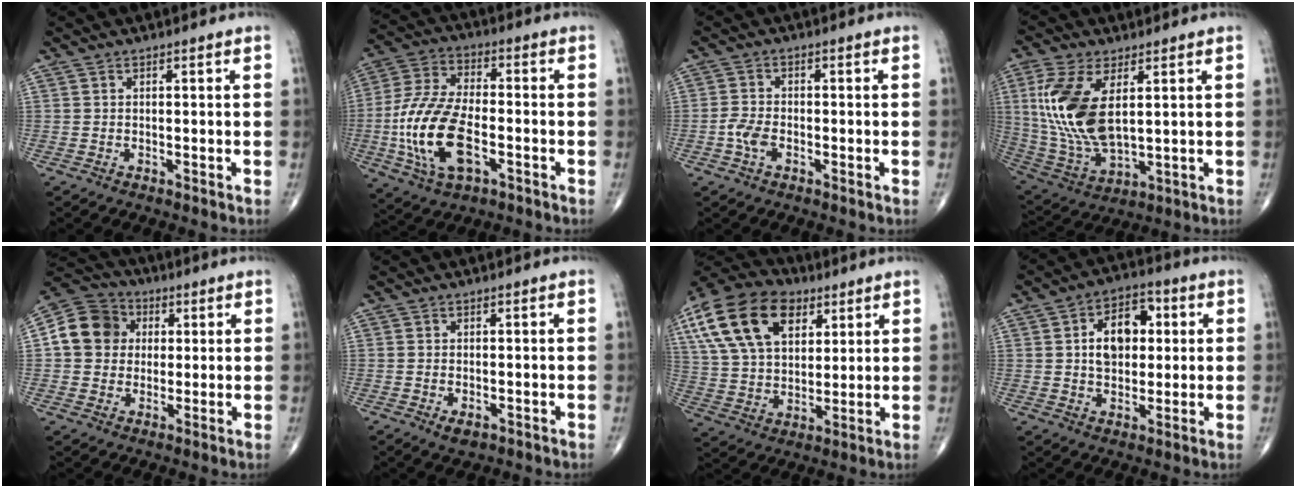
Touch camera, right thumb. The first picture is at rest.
{"total": 16.9, "force": [-4.4, 8.4, 14.0], "torque": [-0.289, 0.018, -0.079]}
{"total": 3.4, "force": [-1.4, 1.9, 2.5], "torque": [-0.047, 0.009, -0.031]}
{"total": 16.5, "force": [3.5, 8.1, 13.9], "torque": [-0.294, -0.016, 0.081]}
{"total": 11.2, "force": [1.7, 10.0, 4.9], "torque": [-0.068, 0.014, 0.018]}
{"total": 2.1, "force": [-0.9, 1.1, 1.6], "torque": [-0.019, -0.001, -0.012]}
{"total": 21.7, "force": [9.0, 13.5, 14.3], "torque": [-0.266, 0.000, 0.159]}
{"total": 10.9, "force": [1.8, 7.4, 7.8], "torque": [-0.092, 0.012, 0.025]}